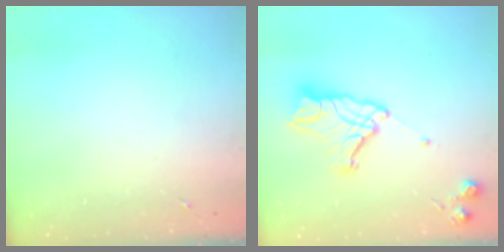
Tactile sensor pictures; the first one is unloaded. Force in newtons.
{"total": 15.7, "press": 15.6, "slide": 1.3}